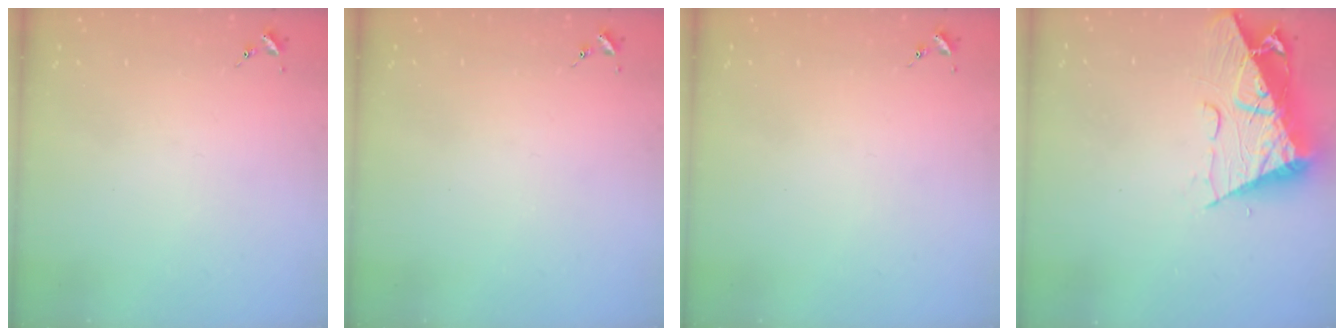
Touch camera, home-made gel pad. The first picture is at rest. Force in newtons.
{"total": 0.0}
{"total": 0.0}
{"total": 13.2, "press": 13.1, "slide": 1.4}